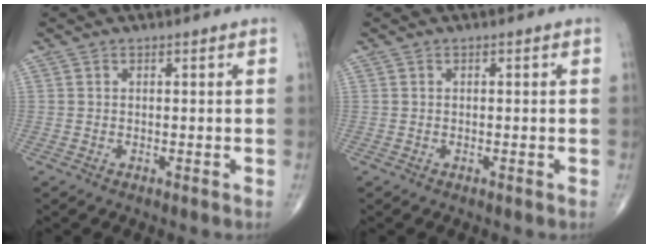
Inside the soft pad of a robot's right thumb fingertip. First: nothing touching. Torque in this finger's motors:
{"motor_torque": [0.21, 0.01, 0.09, 0.04, 0.03]}